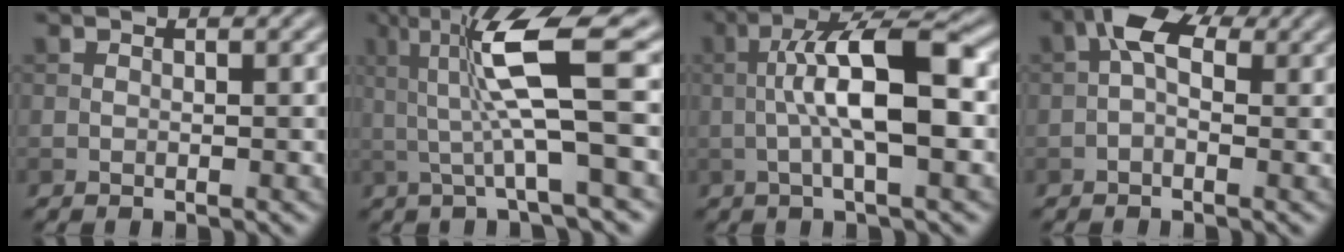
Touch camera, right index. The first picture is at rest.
{"total": 8.0, "force": [1.4, 1.3, 7.8], "torque": [-0.138, 0.006, 0.025]}
{"total": 8.5, "force": [-0.1, 2.2, 8.2], "torque": [-0.137, 0.016, -0.007]}
{"total": 3.9, "force": [0.4, 2.1, 3.3], "torque": [-0.058, 0.015, -0.010]}